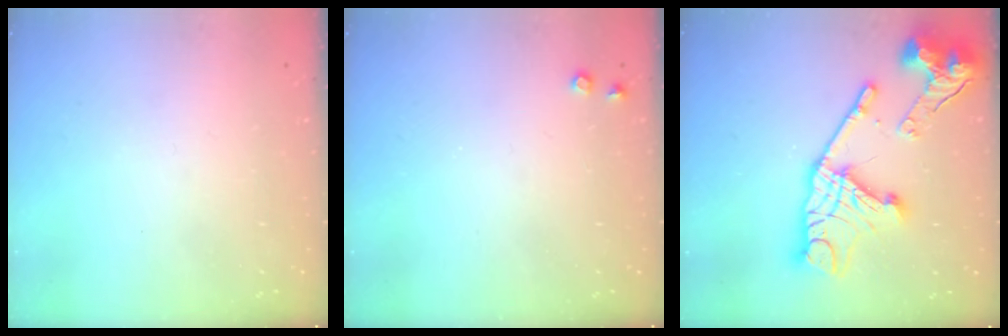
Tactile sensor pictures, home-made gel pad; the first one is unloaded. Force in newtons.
{"total": 5.7, "press": 5.6, "slide": 0.6}
{"total": 22.9, "press": 22.8, "slide": 2.1}